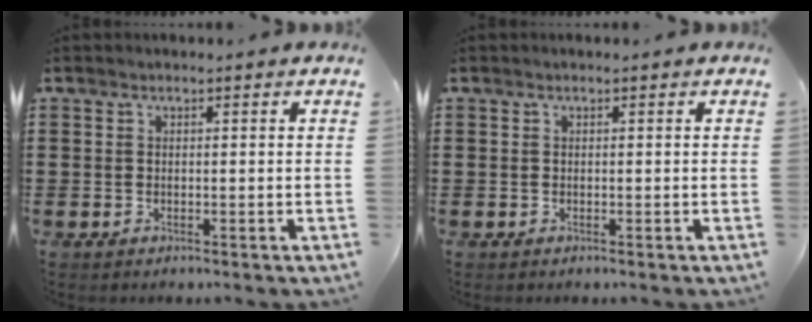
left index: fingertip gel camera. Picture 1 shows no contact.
{"total": 0.0}